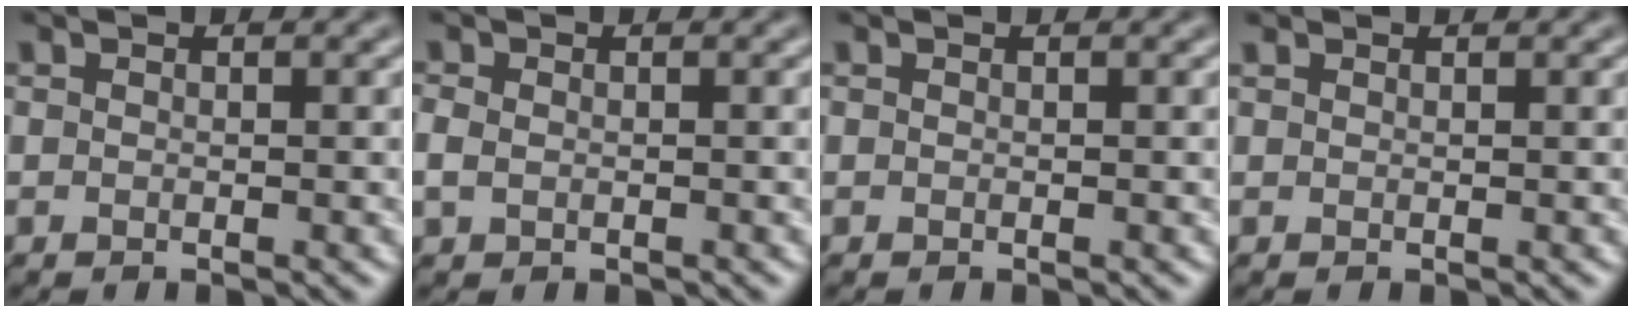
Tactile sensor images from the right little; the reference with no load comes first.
{"total": 1.6, "force": [-0.4, 1.3, 0.9], "torque": [-0.021, -0.005, -0.007]}
{"total": 0.0}
{"total": 0.7, "force": [0.6, 0.2, 0.1], "torque": [-0.004, 0.001, 0.011]}